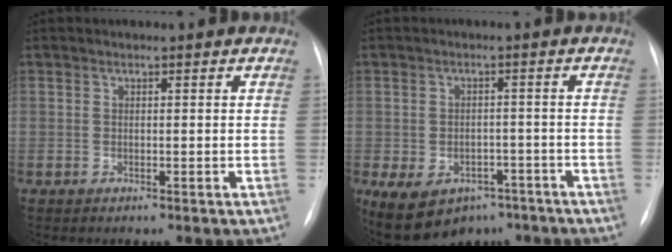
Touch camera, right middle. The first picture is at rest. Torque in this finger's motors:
{"motor_torque": [0.95, -0.82, 0.70, 0.17]}